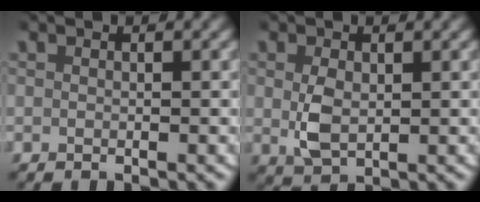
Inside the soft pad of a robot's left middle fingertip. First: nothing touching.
{"total": 3.0, "force": [0.1, 1.9, 2.3], "torque": [-0.057, -0.012, 0.011]}